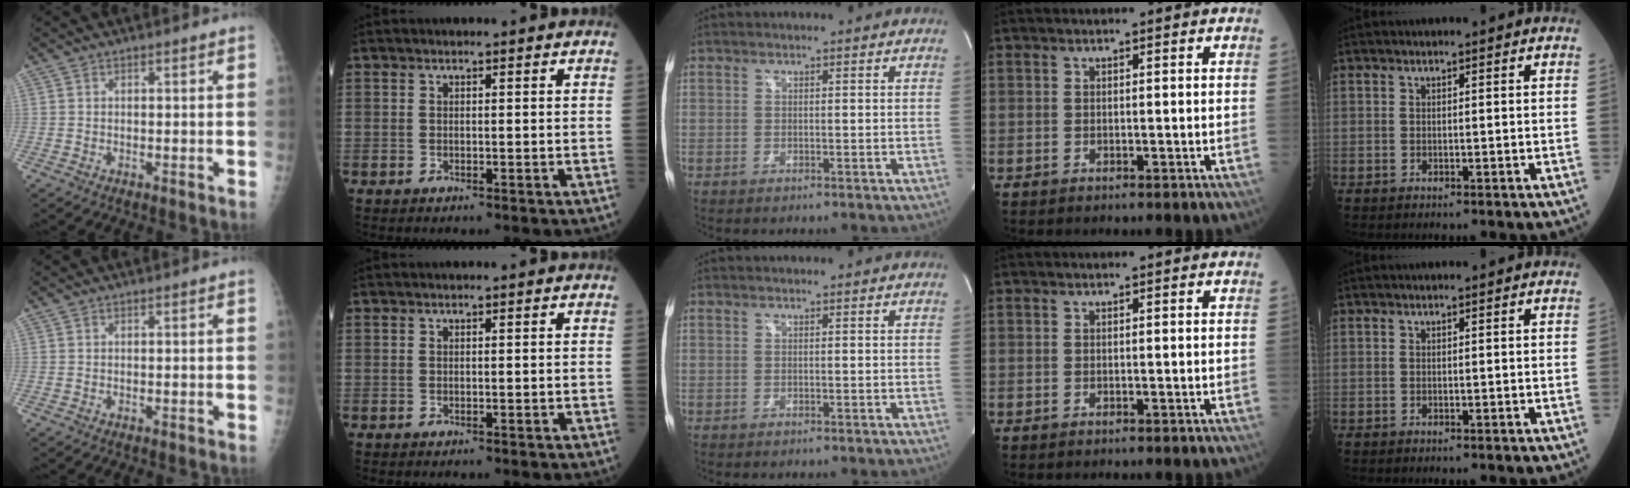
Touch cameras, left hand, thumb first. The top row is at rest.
{}